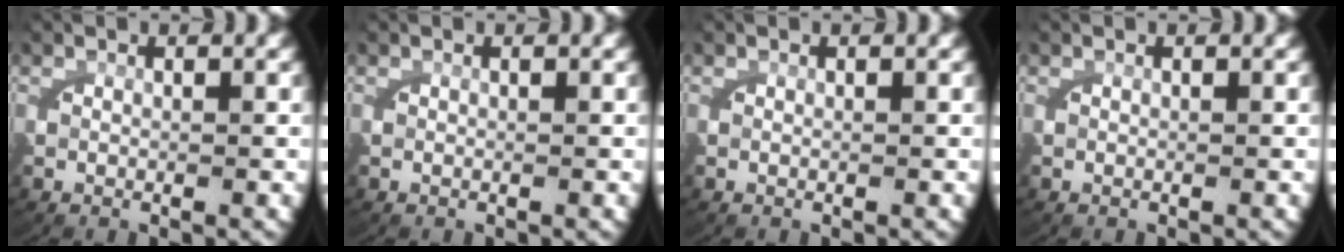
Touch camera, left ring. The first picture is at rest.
{"total": 0.0}
{"total": 0.0}
{"total": 0.0}